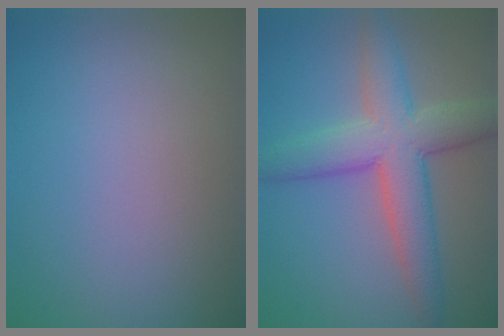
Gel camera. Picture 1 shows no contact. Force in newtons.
{"total": 7.2, "press": 7.2, "slide": 0.3}